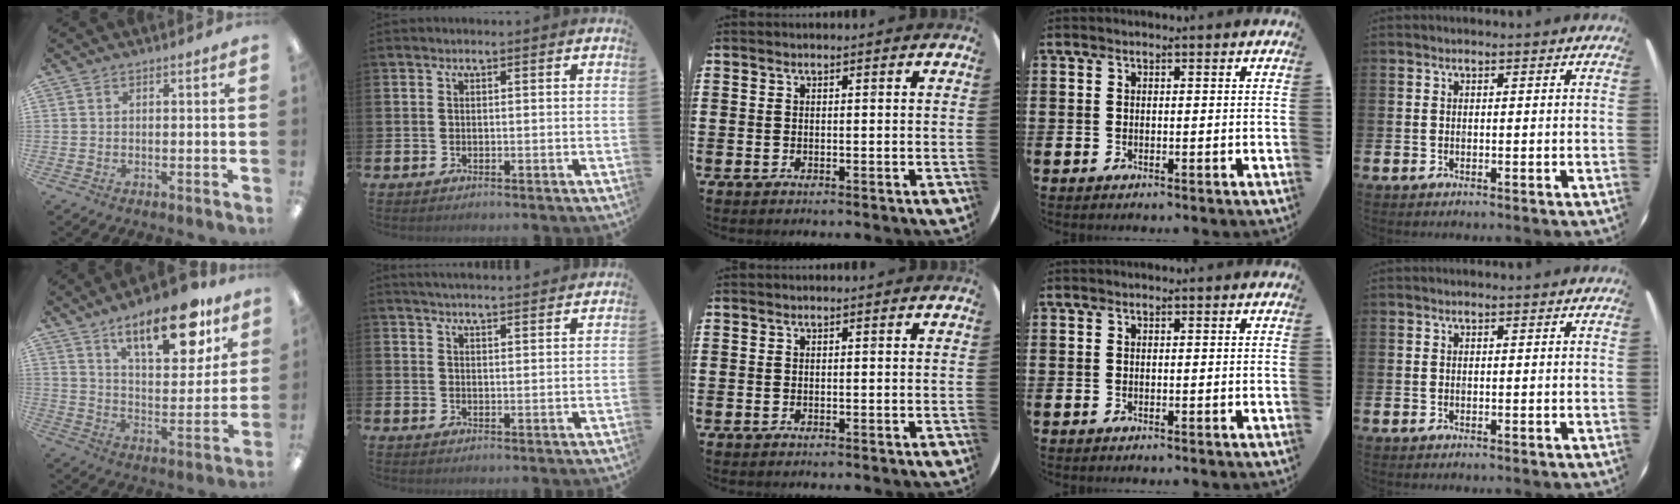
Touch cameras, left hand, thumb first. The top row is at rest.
{"thumb": {"total": 19.3, "force": [12.7, 7.7, 12.3], "torque": [-0.169, -0.070, 0.204]}, "index": {"total": 3.9, "force": [3.8, -0.4, 0.0], "torque": [-0.007, -0.027, 0.068]}}